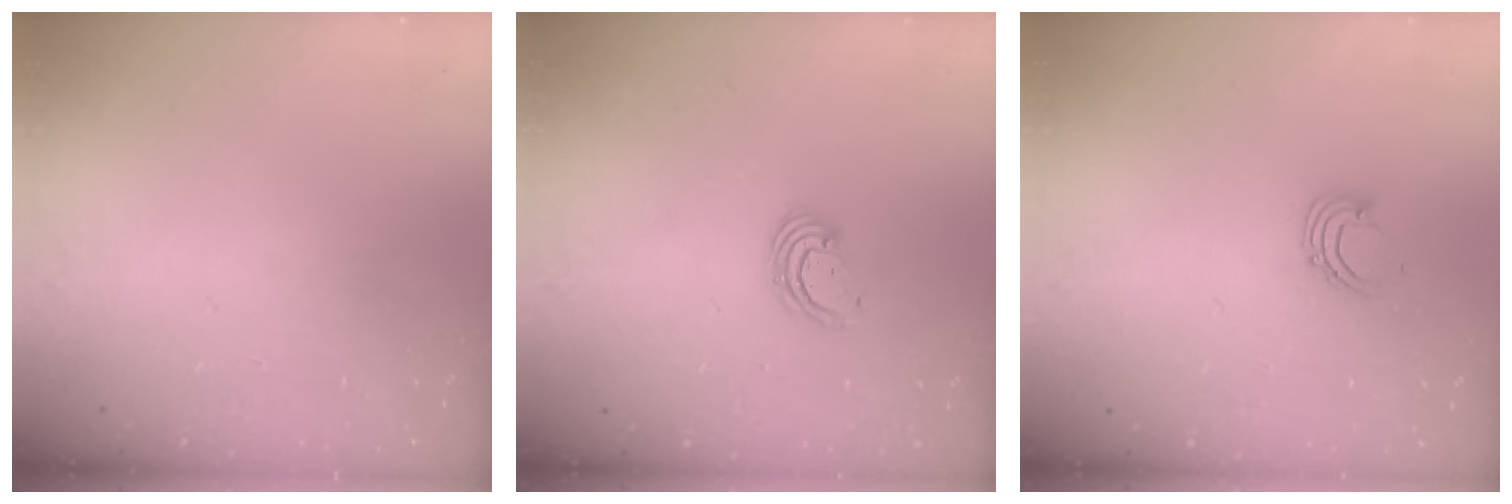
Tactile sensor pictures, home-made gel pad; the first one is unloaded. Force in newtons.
{"total": 3.1, "press": 3.1, "slide": 0.1}
{"total": 2.9, "press": 2.9, "slide": 0.2}